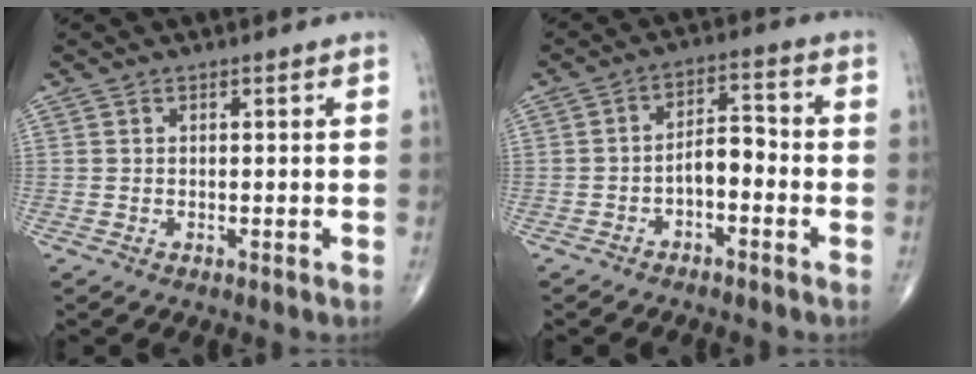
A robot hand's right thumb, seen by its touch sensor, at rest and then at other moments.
{"total": 5.4, "force": [-2.1, 2.8, 4.1], "torque": [-0.056, 0.035, -0.042]}